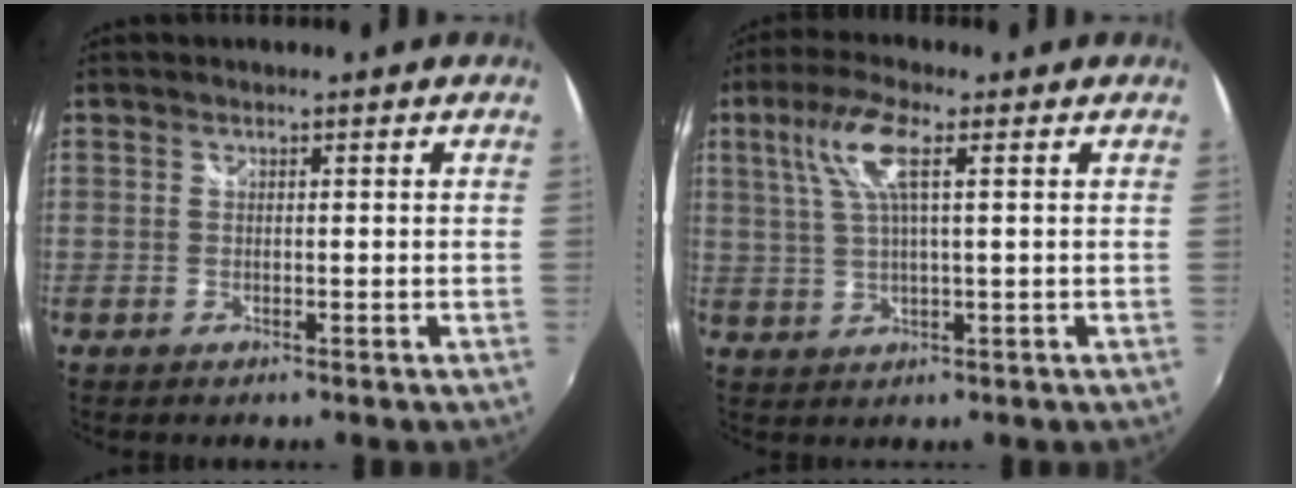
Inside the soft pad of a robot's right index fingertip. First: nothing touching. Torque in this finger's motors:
{"motor_torque": [0.43, -0.03, 0.48, 0.13]}